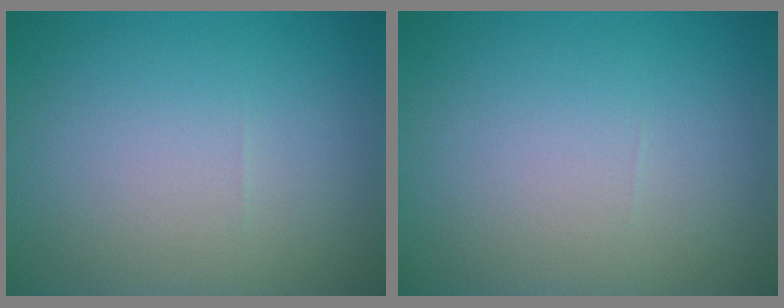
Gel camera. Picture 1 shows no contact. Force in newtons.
{"total": 0.0}